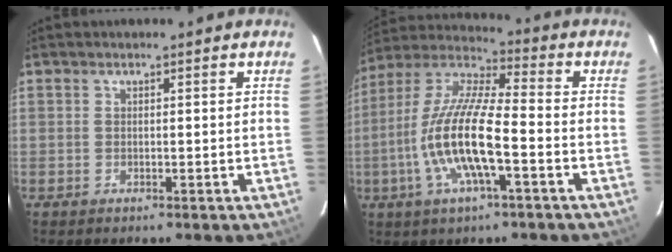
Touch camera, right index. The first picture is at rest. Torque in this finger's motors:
{"motor_torque": [1.79, -0.35, 1.05, 0.21]}